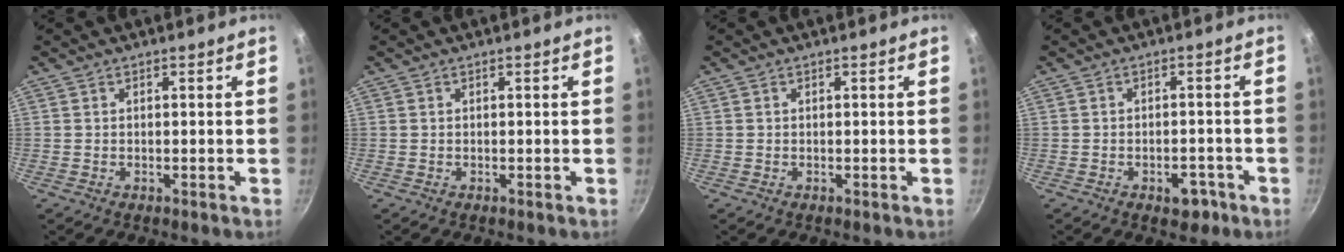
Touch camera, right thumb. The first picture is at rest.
{"total": 0.0}
{"total": 0.0}
{"total": 3.9, "force": [-2.2, 2.3, 2.4], "torque": [-0.017, 0.014, -0.029]}